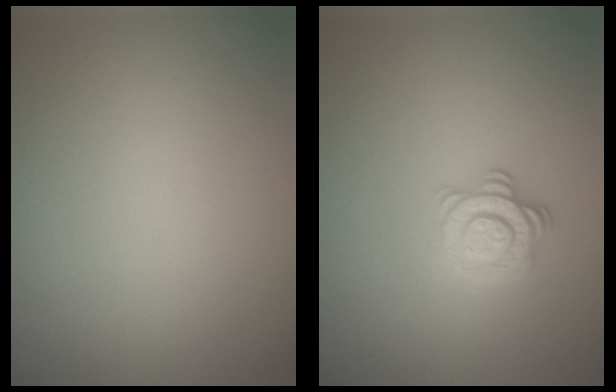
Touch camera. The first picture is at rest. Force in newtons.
{"total": 2.9, "press": 2.5, "slide": 1.6}